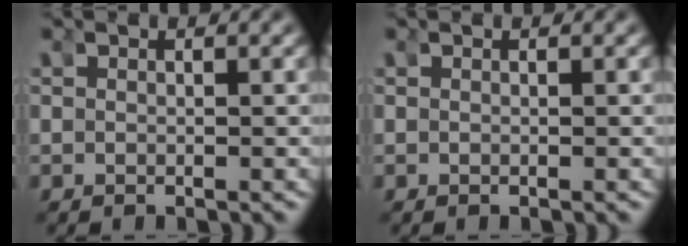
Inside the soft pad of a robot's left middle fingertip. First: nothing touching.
{"total": 0.0}